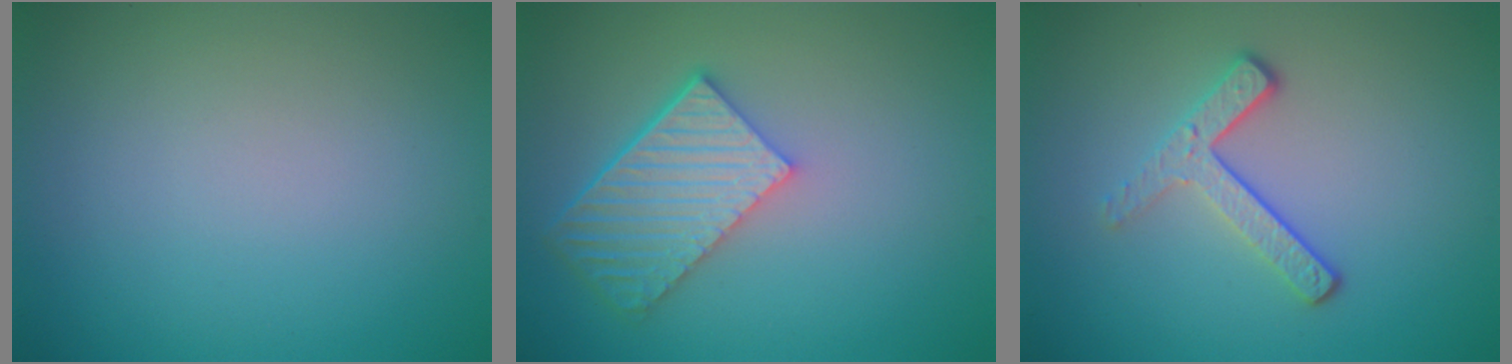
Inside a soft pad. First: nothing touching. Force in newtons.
{"total": 5.7, "press": 4.3, "slide": 3.8}
{"total": 3.0, "press": 2.2, "slide": 2.1}